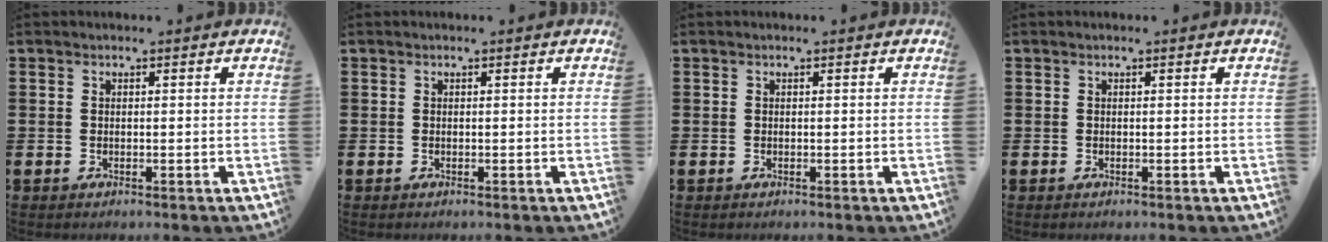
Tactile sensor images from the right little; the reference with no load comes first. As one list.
[{"total": 0.0}, {"total": 0.0}, {"total": 0.0}]